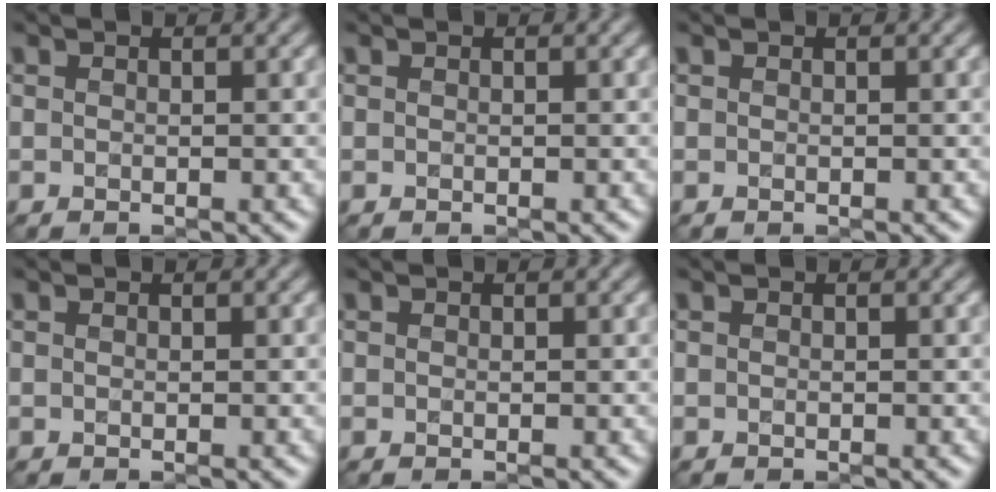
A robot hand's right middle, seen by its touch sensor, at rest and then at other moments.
{"total": 0.0}
{"total": 0.0}
{"total": 0.0}
{"total": 0.0}
{"total": 0.0}